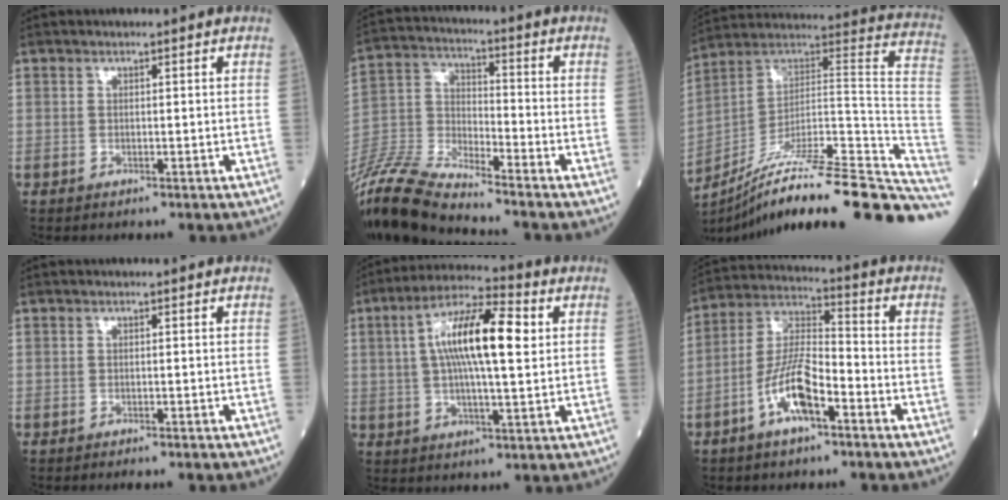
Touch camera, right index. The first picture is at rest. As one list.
[{"total": 12.6, "force": [-12.0, -0.3, 3.9], "torque": [-0.089, 0.001, -0.241]}, {"total": 30.4, "force": [-23.3, 1.1, 19.5], "torque": [-0.168, 0.018, -0.350]}, {"total": 2.1, "force": [-1.8, 0.1, 0.9], "torque": [-0.014, -0.003, -0.023]}, {"total": 13.2, "force": [2.7, 2.7, 12.6], "torque": [-0.231, 0.026, 0.041]}, {"total": 10.0, "force": [-4.7, 2.8, 8.4], "torque": [-0.175, 0.011, -0.091]}]